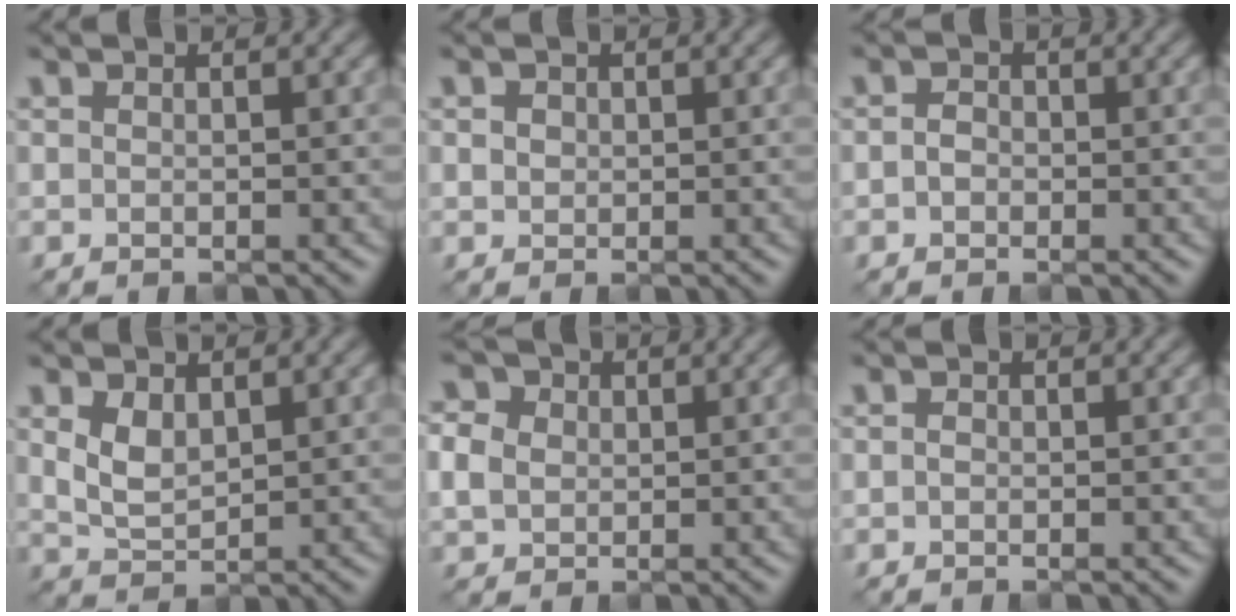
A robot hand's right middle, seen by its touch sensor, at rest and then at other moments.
{"total": 0.9, "force": [0.2, 0.8, 0.3], "torque": [-0.003, -0.001, 0.003]}
{"total": 1.2, "force": [-0.2, 1.0, 0.6], "torque": [-0.012, -0.001, -0.009]}
{"total": 2.8, "force": [1.1, 1.8, 1.9], "torque": [-0.047, -0.004, 0.028]}
{"total": 4.0, "force": [0.7, 3.5, 2.0], "torque": [-0.054, 0.016, 0.009]}
{"total": 0.5, "force": [-0.1, 0.4, 0.3], "torque": [-0.005, -0.002, -0.003]}